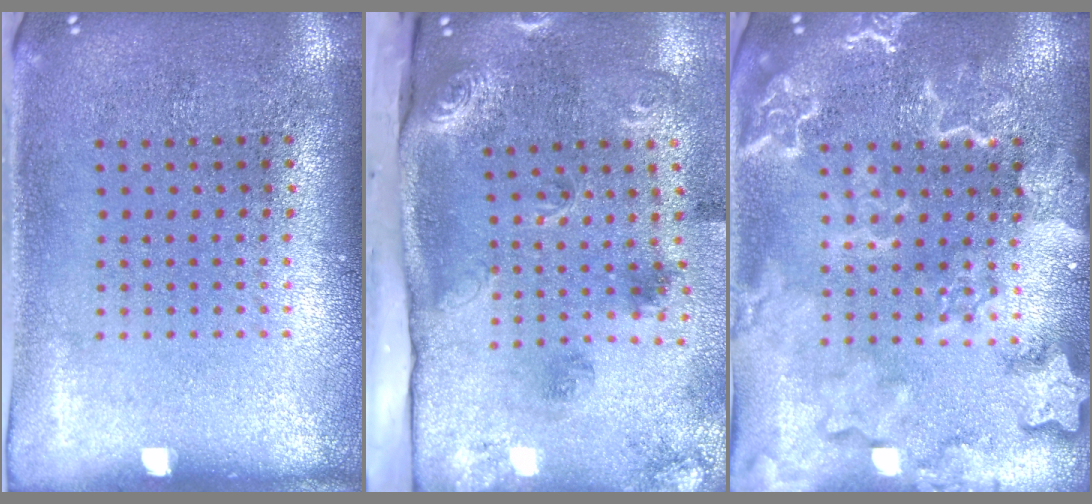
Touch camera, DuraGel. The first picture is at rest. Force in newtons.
{"total": 3.2, "press": 2.1, "slide": 2.4}
{"total": 4.8, "press": 4.8, "slide": 0.7}